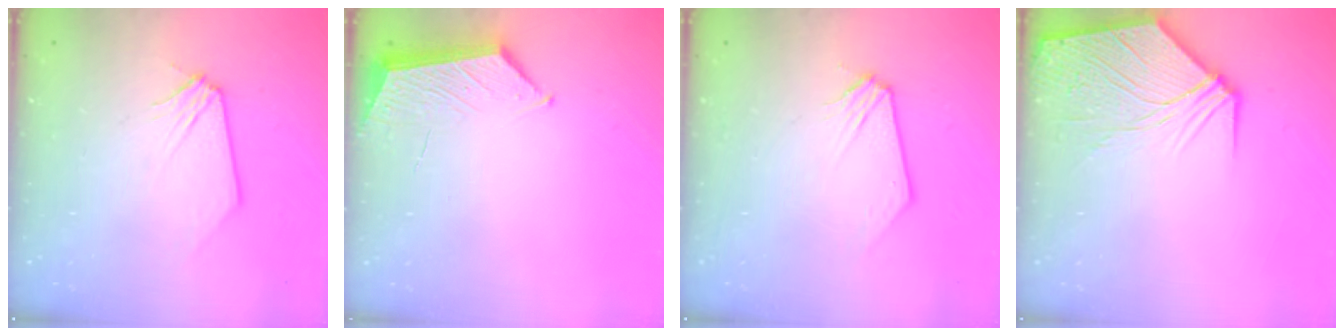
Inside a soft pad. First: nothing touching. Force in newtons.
{"total": 5.3, "press": 5.3, "slide": 0.6}
{"total": 0.0}
{"total": 10.6, "press": 10.5, "slide": 1.5}